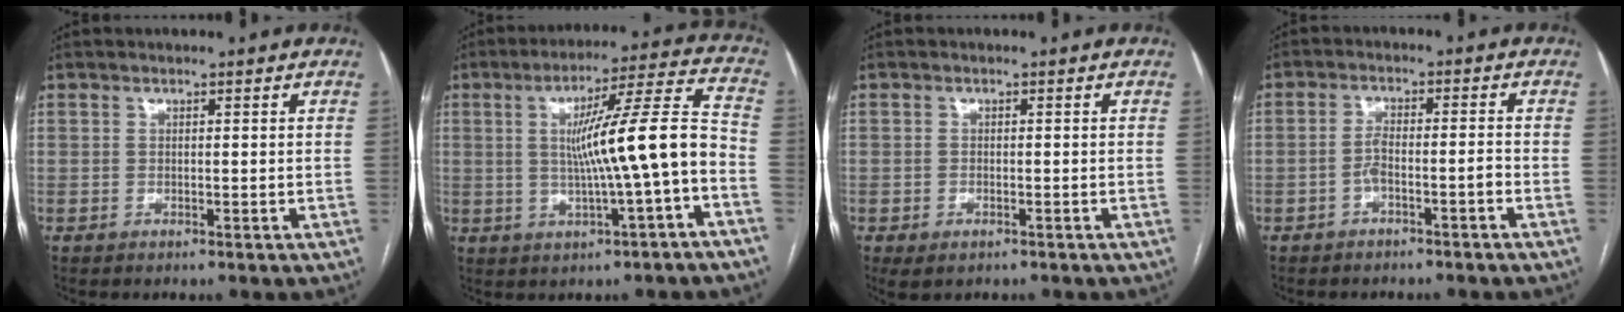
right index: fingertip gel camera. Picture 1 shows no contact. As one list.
[{"total": 13.1, "force": [-1.7, -0.1, 13.0], "torque": [-0.196, 0.020, -0.026]}, {"total": 2.6, "force": [-1.5, 1.4, 1.7], "torque": [-0.032, -0.005, -0.014]}, {"total": 3.4, "force": [-1.8, 0.6, 2.8], "torque": [-0.052, 0.016, -0.028]}]